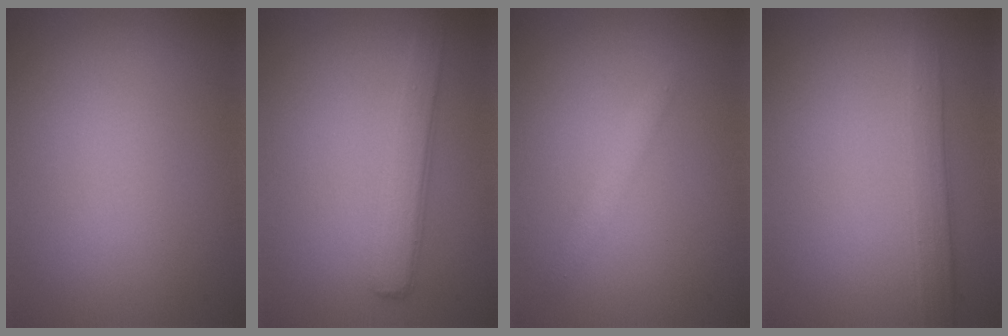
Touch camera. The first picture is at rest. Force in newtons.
{"total": 3.1, "press": 3.1, "slide": 0.1}
{"total": 1.4, "press": 1.4, "slide": 0.1}
{"total": 2.6, "press": 2.6, "slide": 0.0}